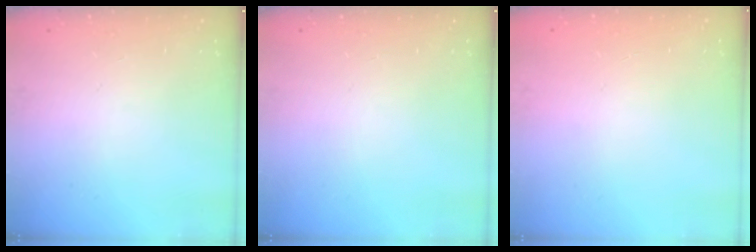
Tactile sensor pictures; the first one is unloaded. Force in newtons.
{"total": 0.0}
{"total": 0.0}